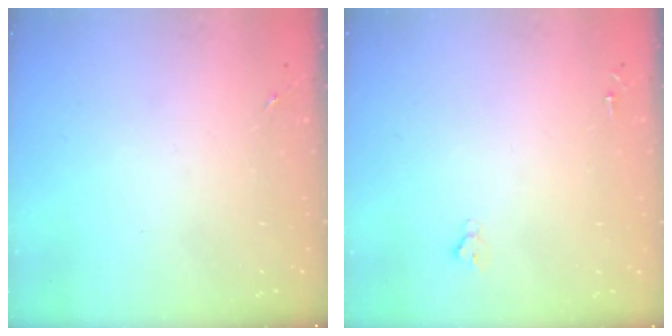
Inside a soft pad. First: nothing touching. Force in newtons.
{"total": 1.9, "press": 1.9, "slide": 0.2}